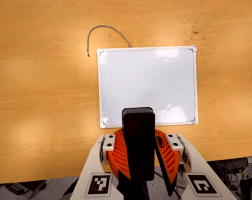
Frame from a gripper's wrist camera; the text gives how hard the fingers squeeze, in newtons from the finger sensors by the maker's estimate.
{"total": 10.8, "left": 10.8, "right": 10.8}